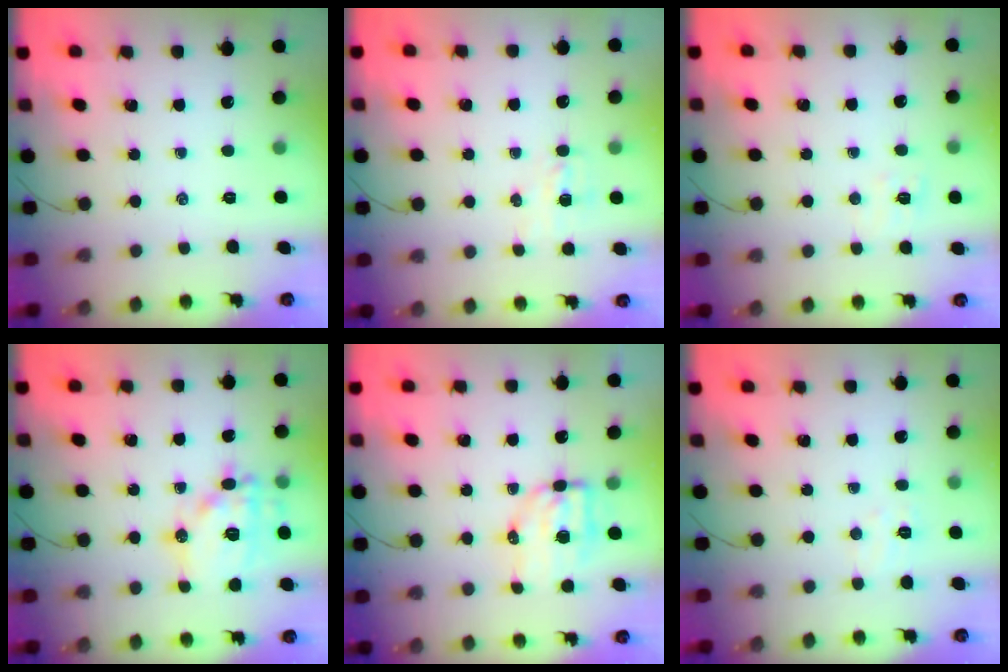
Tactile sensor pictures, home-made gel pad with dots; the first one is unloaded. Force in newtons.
{"total": 3.5, "press": 3.4, "slide": 1.0}
{"total": 6.3, "press": 6.2, "slide": 1.3}
{"total": 15.9, "press": 15.8, "slide": 1.5}
{"total": 7.0, "press": 6.9, "slide": 1.1}
{"total": 3.8, "press": 3.7, "slide": 0.9}